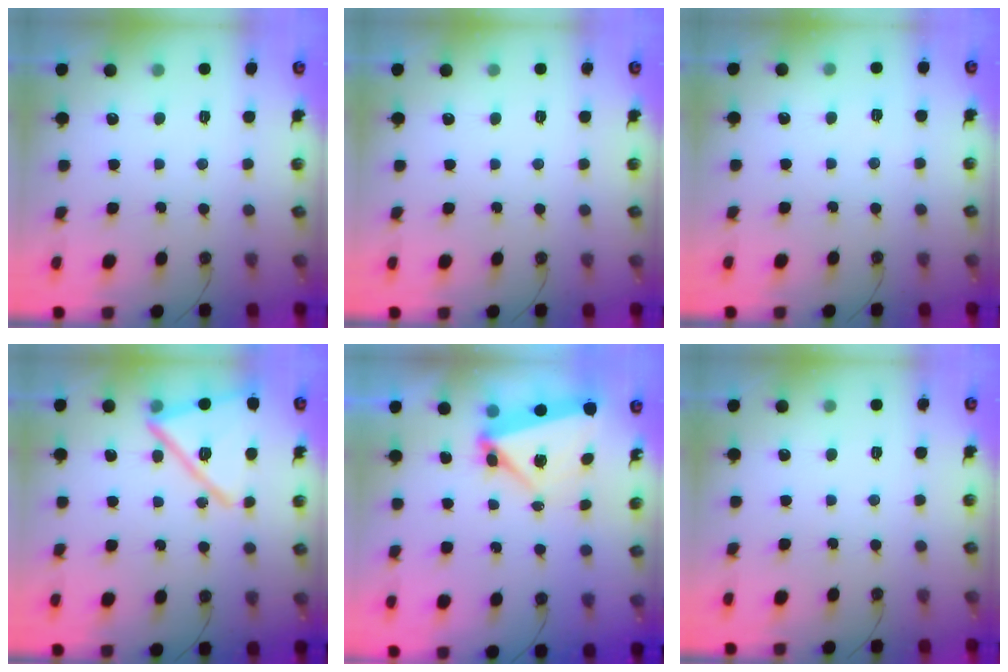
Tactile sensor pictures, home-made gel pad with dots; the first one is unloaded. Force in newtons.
{"total": 0.0}
{"total": 2.5, "press": 1.1, "slide": 2.2}
{"total": 18.0, "press": 18.0, "slide": 1.1}
{"total": 5.6, "press": 5.1, "slide": 2.2}
{"total": 0.0}